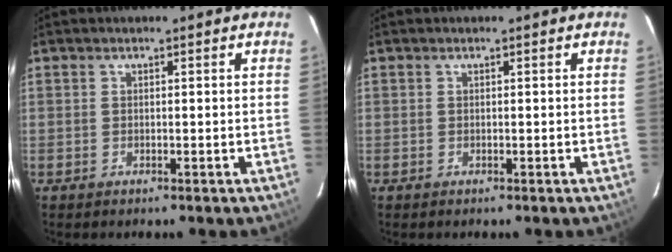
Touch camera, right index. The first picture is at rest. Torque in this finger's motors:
{"motor_torque": [0.00, 0.00, 0.00, 0.00]}